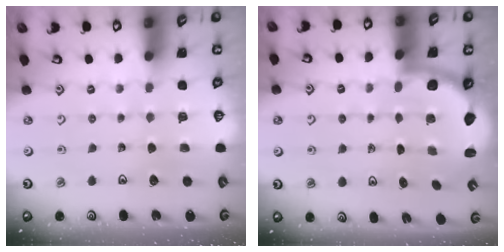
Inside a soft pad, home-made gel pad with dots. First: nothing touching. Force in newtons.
{"total": 3.4, "press": 2.9, "slide": 1.8}